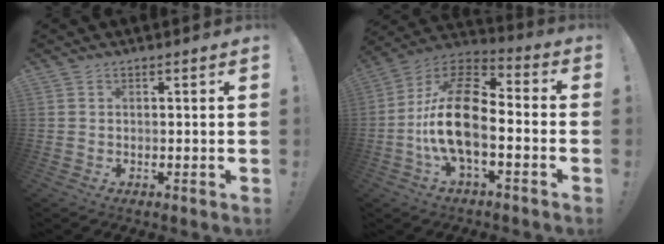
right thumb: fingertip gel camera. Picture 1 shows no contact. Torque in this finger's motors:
{"motor_torque": [2.54, 2.43, 1.85, -0.73, 0.44]}